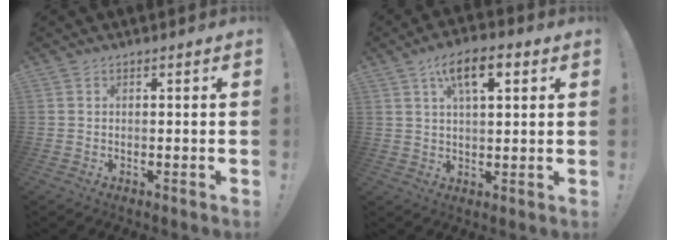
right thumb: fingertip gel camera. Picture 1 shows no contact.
{"total": 9.9, "force": [4.3, 4.2, 7.8], "torque": [-0.118, -0.006, 0.072]}